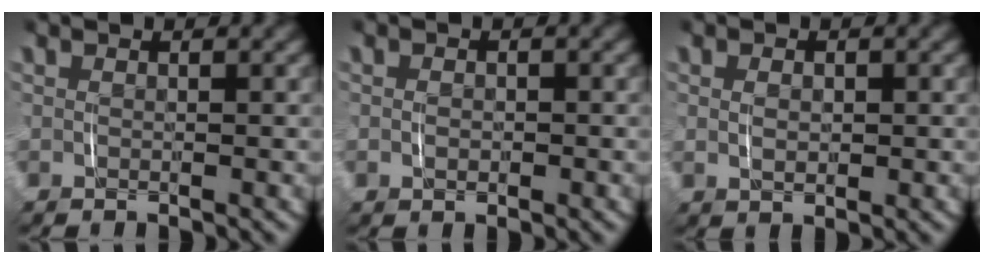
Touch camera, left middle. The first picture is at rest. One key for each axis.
{"total": 1.0, "fx": -0.2, "fy": 0.7, "fz": 0.7, "tx": -0.010, "ty": -0.002, "tz": 0.000}
{"total": 1.5, "fx": 0.2, "fy": 0.9, "fz": 1.1, "tx": -0.018, "ty": -0.005, "tz": 0.010}